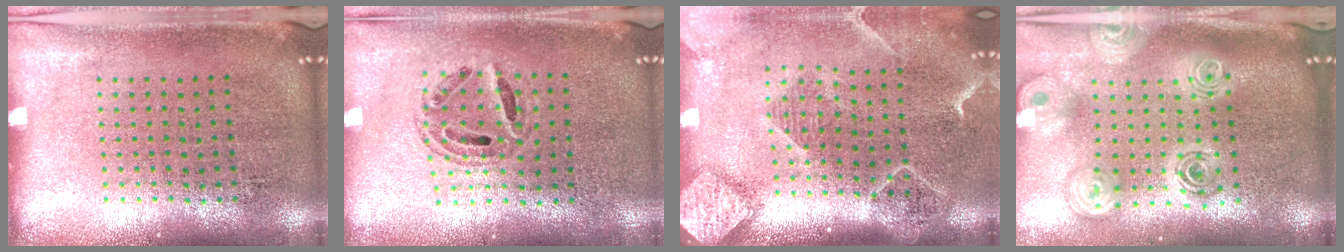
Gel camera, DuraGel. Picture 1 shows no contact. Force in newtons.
{"total": 0.8, "press": 0.7, "slide": 0.2}
{"total": 2.5, "press": 2.0, "slide": 1.4}
{"total": 2.6, "press": 1.9, "slide": 1.8}